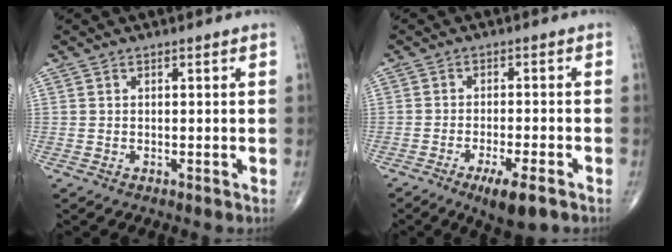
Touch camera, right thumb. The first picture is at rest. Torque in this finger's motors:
{"motor_torque": [2.33, 0.67, 0.54, -0.36, 0.16]}